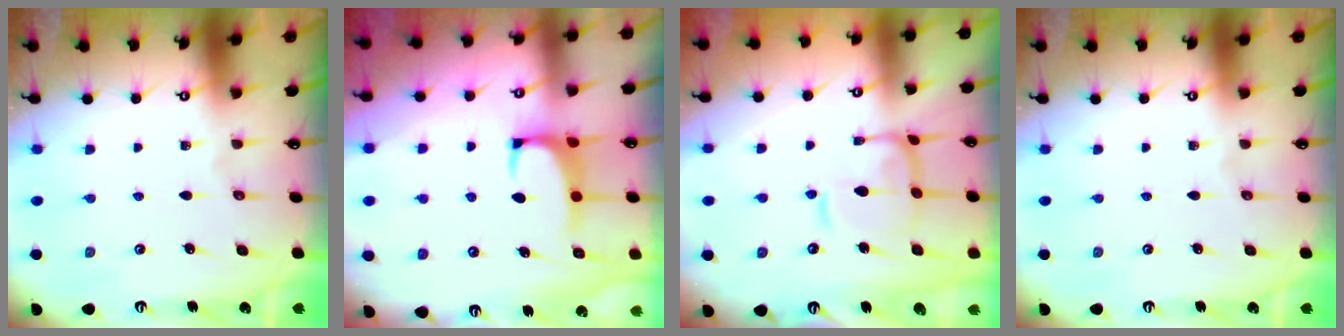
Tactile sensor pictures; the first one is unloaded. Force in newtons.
{"total": 0.7, "press": 0.4, "slide": 0.6}
{"total": 5.5, "press": 5.4, "slide": 0.8}
{"total": 0.0}